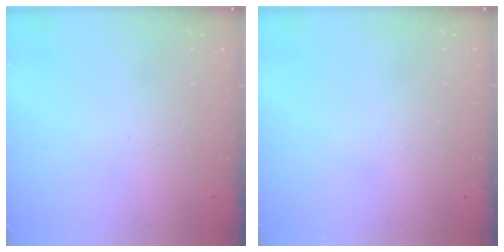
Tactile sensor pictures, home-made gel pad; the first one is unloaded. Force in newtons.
{"total": 0.0}